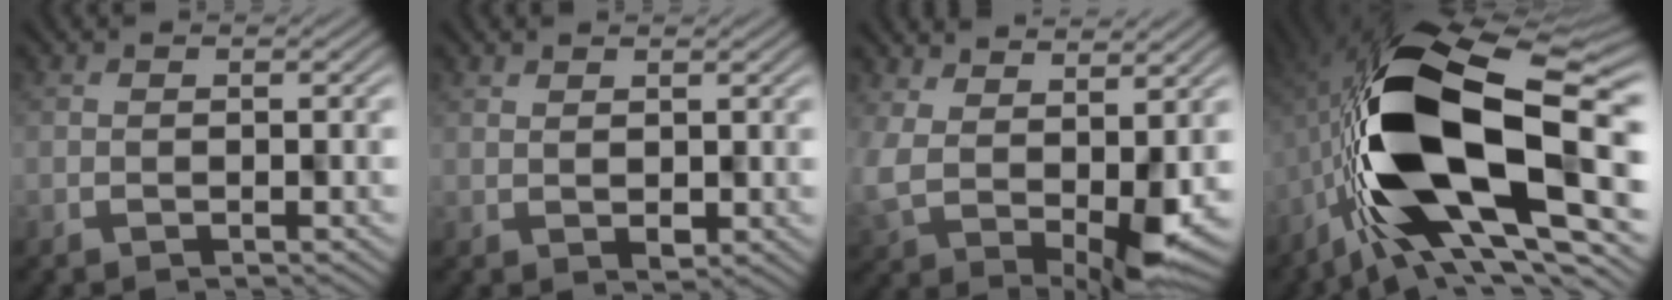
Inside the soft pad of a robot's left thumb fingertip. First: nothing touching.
{"total": 1.4, "force": [1.3, 0.4, 0.4], "torque": [-0.007, -0.002, 0.022]}
{"total": 8.0, "force": [2.3, 3.3, 6.9], "torque": [-0.142, -0.026, 0.053]}
{"total": 19.5, "force": [-1.4, 9.3, 17.1], "torque": [-0.341, -0.007, -0.027]}